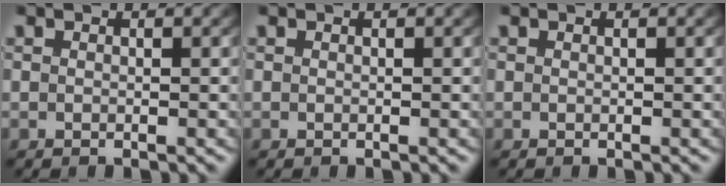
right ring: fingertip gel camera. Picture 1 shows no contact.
{"total": 0.0}
{"total": 0.0}